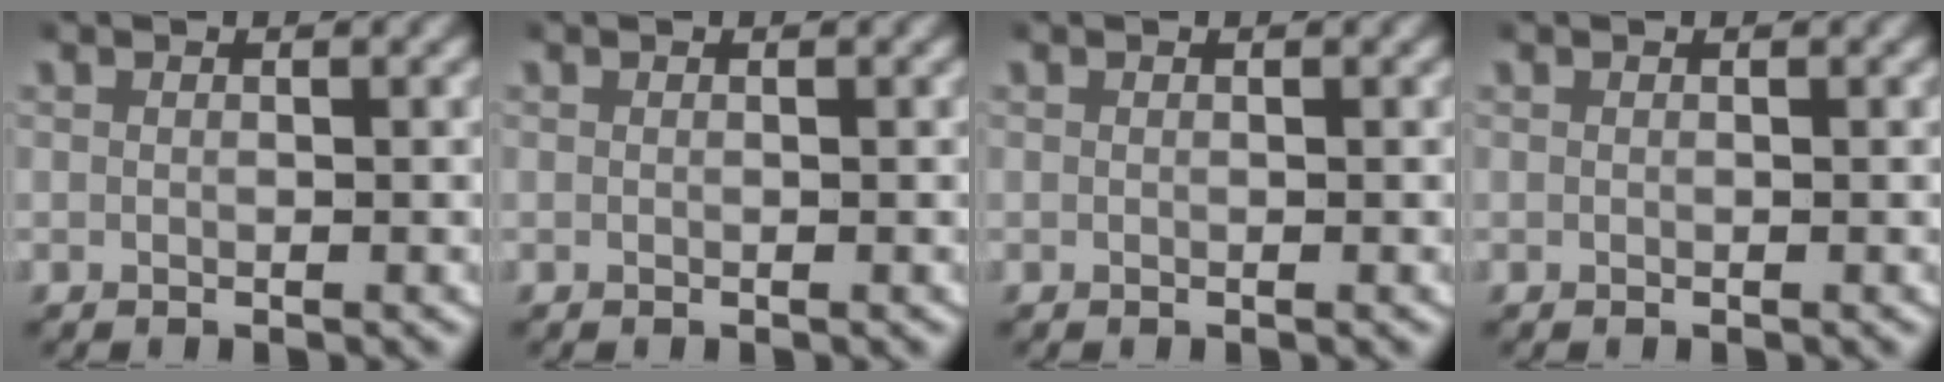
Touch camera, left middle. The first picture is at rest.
{"total": 0.0}
{"total": 0.0}
{"total": 0.0}